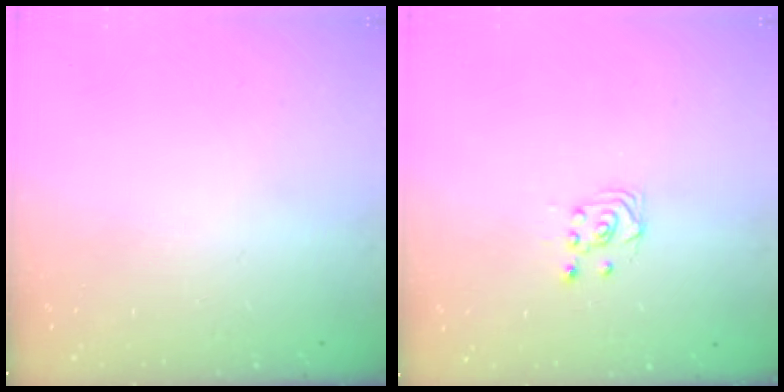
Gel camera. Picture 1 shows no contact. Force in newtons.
{"total": 2.7, "press": 2.4, "slide": 1.3}